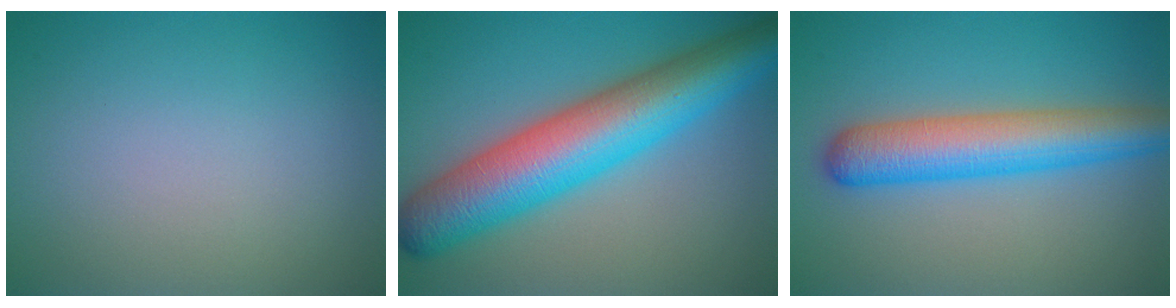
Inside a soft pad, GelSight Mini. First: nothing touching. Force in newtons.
{"total": 11.3, "press": 11.3, "slide": 0.2}
{"total": 6.8, "press": 6.8, "slide": 0.2}